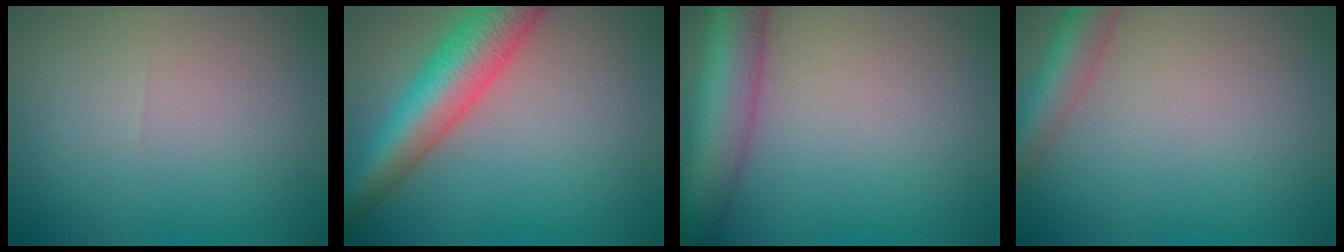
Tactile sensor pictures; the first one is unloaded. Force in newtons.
{"total": 7.5, "press": 7.5, "slide": 0.3}
{"total": 8.5, "press": 8.5, "slide": 0.4}
{"total": 4.4, "press": 4.4, "slide": 0.3}